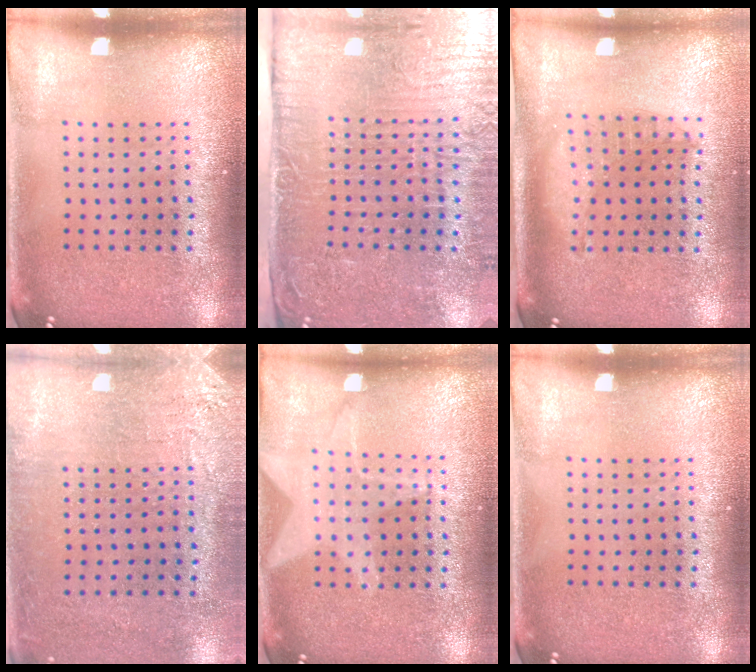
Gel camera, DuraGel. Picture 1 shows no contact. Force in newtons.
{"total": 5.5, "press": 4.5, "slide": 3.0}
{"total": 1.2, "press": 1.2, "slide": 0.3}
{"total": 2.7, "press": 2.3, "slide": 1.4}
{"total": 1.1, "press": 1.1, "slide": 0.2}
{"total": 0.0}